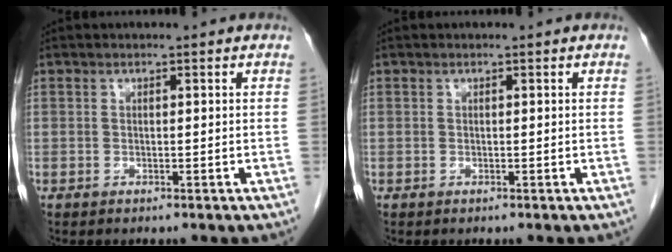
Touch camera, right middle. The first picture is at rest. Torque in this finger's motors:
{"motor_torque": [0.00, 0.00, 0.00, 0.00]}